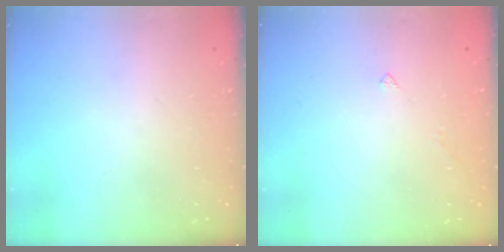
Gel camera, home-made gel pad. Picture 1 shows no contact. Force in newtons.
{"total": 1.9, "press": 1.8, "slide": 0.4}